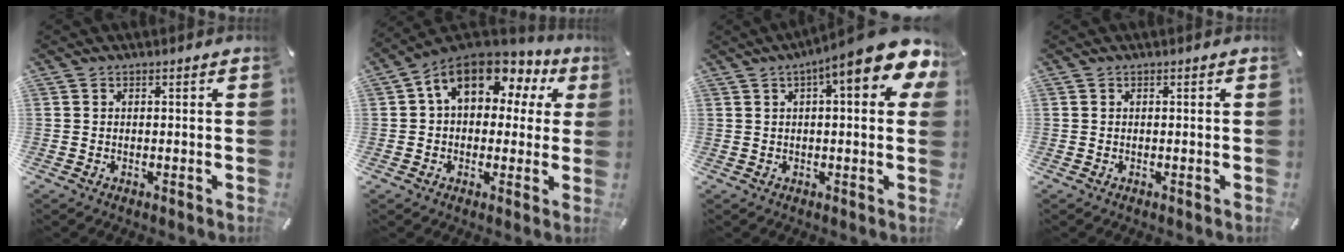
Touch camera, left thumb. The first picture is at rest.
{"total": 13.5, "force": [5.6, 8.6, 8.9], "torque": [-0.147, -0.015, 0.102]}
{"total": 13.7, "force": [6.2, 3.3, 11.8], "torque": [-0.162, -0.037, 0.094]}
{"total": 0.0}